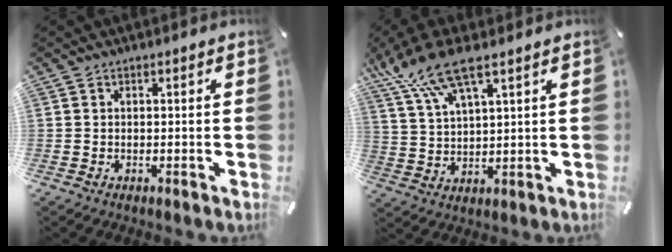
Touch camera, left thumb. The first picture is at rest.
{"total": 12.2, "force": [7.9, 3.9, 8.5], "torque": [-0.193, -0.019, 0.142]}